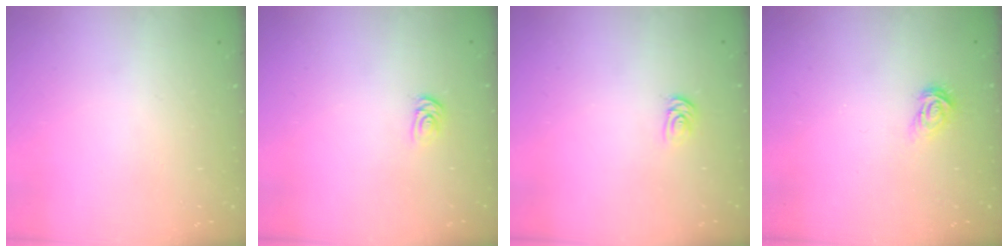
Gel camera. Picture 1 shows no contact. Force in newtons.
{"total": 2.1, "press": 2.1, "slide": 0.2}
{"total": 2.1, "press": 2.1, "slide": 0.2}
{"total": 3.4, "press": 3.4, "slide": 0.4}